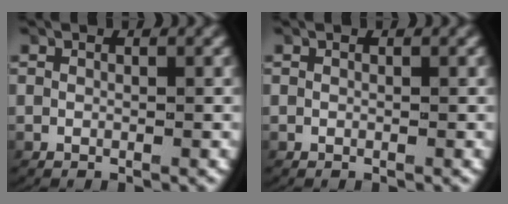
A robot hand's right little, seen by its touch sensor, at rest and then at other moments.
{"total": 0.0}